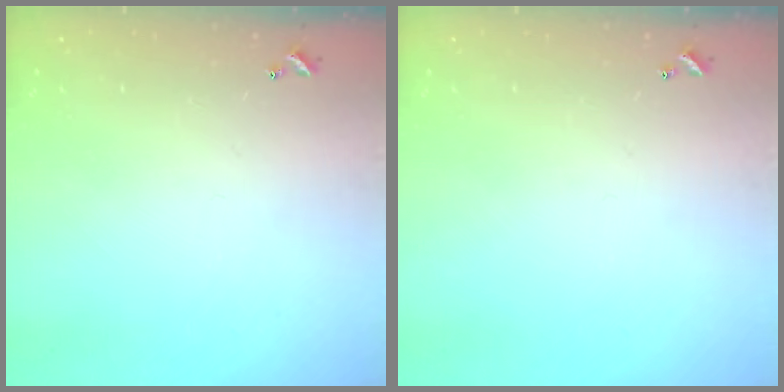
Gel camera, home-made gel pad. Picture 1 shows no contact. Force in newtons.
{"total": 0.0}